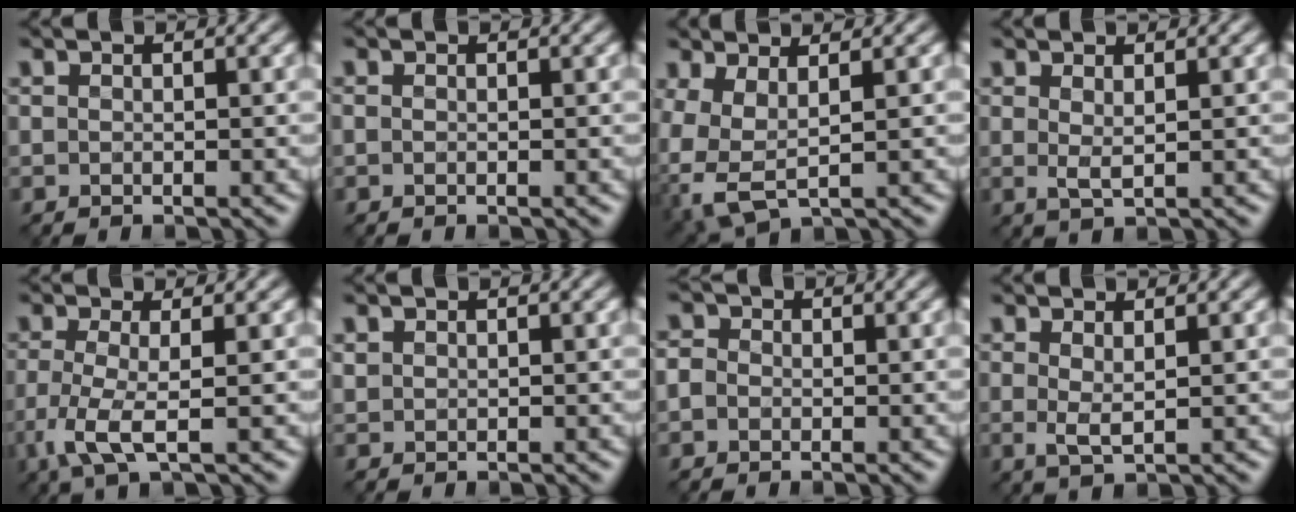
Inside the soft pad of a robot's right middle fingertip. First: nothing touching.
{"total": 0.0}
{"total": 4.7, "force": [-0.8, 2.3, 4.0], "torque": [-0.114, -0.008, -0.015]}
{"total": 1.3, "force": [0.5, 0.3, 1.1], "torque": [-0.024, 0.000, 0.011]}
{"total": 3.7, "force": [-0.9, 0.9, 3.4], "torque": [-0.086, -0.004, -0.023]}
{"total": 0.6, "force": [0.4, 0.4, 0.0], "torque": [0.002, 0.006, 0.006]}
{"total": 1.6, "force": [0.0, 1.5, 0.6], "torque": [-0.007, 0.009, -0.016]}
{"total": 1.6, "force": [0.6, 0.4, 1.4], "torque": [-0.031, 0.000, 0.012]}